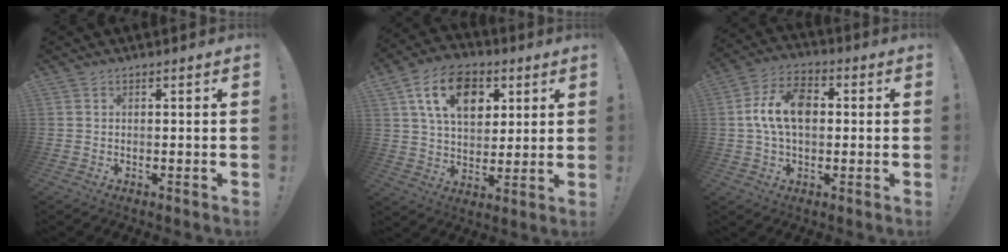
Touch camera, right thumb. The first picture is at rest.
{"total": 16.4, "force": [6.9, 10.8, 10.3], "torque": [-0.160, -0.012, 0.128]}
{"total": 12.9, "force": [1.0, 8.4, 9.7], "torque": [-0.171, 0.009, 0.018]}